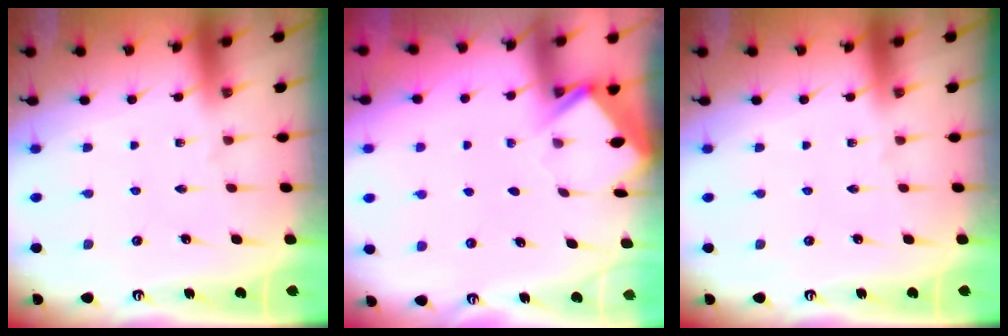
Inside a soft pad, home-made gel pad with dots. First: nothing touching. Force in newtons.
{"total": 4.6, "press": 4.6, "slide": 0.3}
{"total": 0.0}